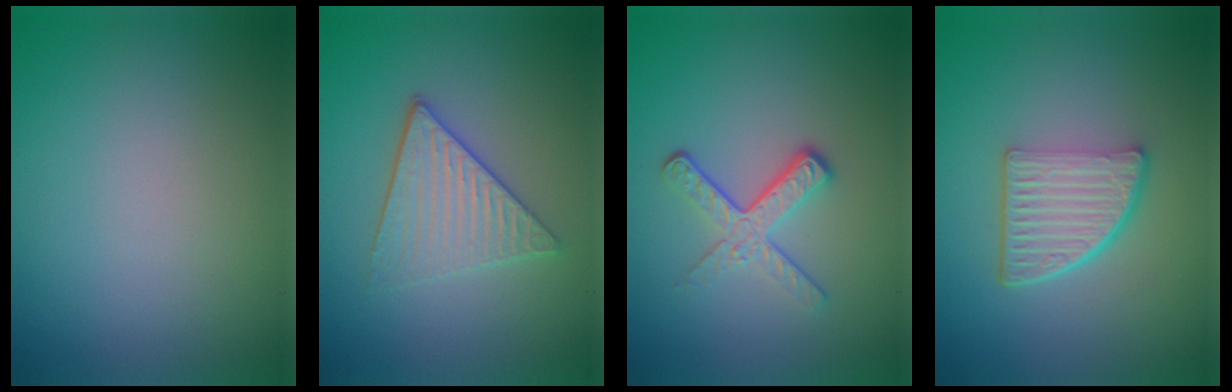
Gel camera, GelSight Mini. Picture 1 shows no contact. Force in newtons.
{"total": 3.9, "press": 3.3, "slide": 2.0}
{"total": 3.6, "press": 2.2, "slide": 2.8}
{"total": 5.5, "press": 3.7, "slide": 4.1}